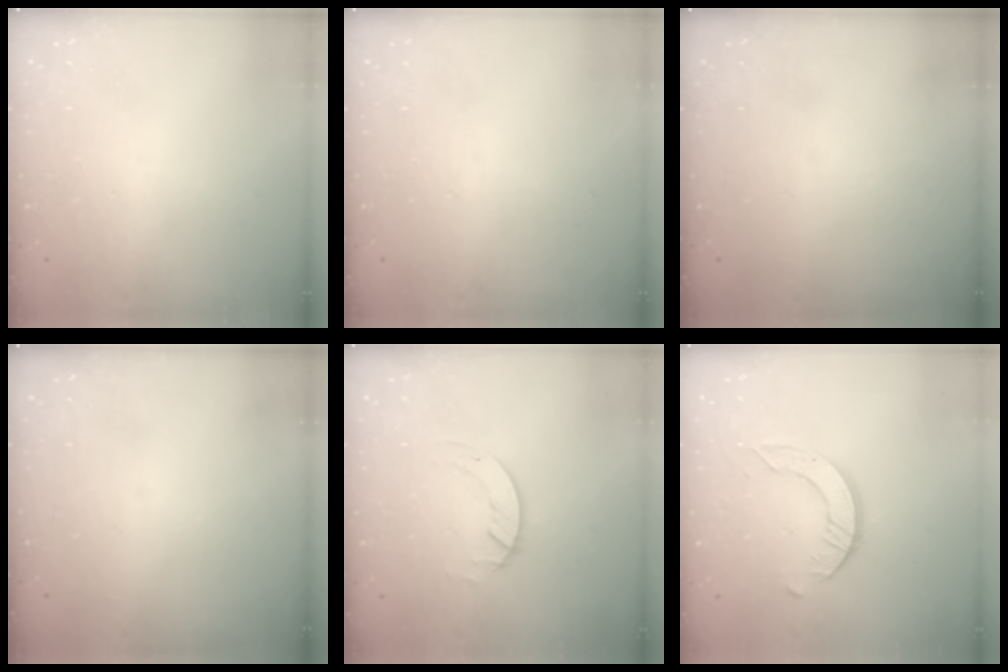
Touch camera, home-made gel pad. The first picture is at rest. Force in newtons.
{"total": 0.0}
{"total": 0.0}
{"total": 0.0}
{"total": 2.6, "press": 2.6, "slide": 0.3}
{"total": 6.5, "press": 6.5, "slide": 0.6}